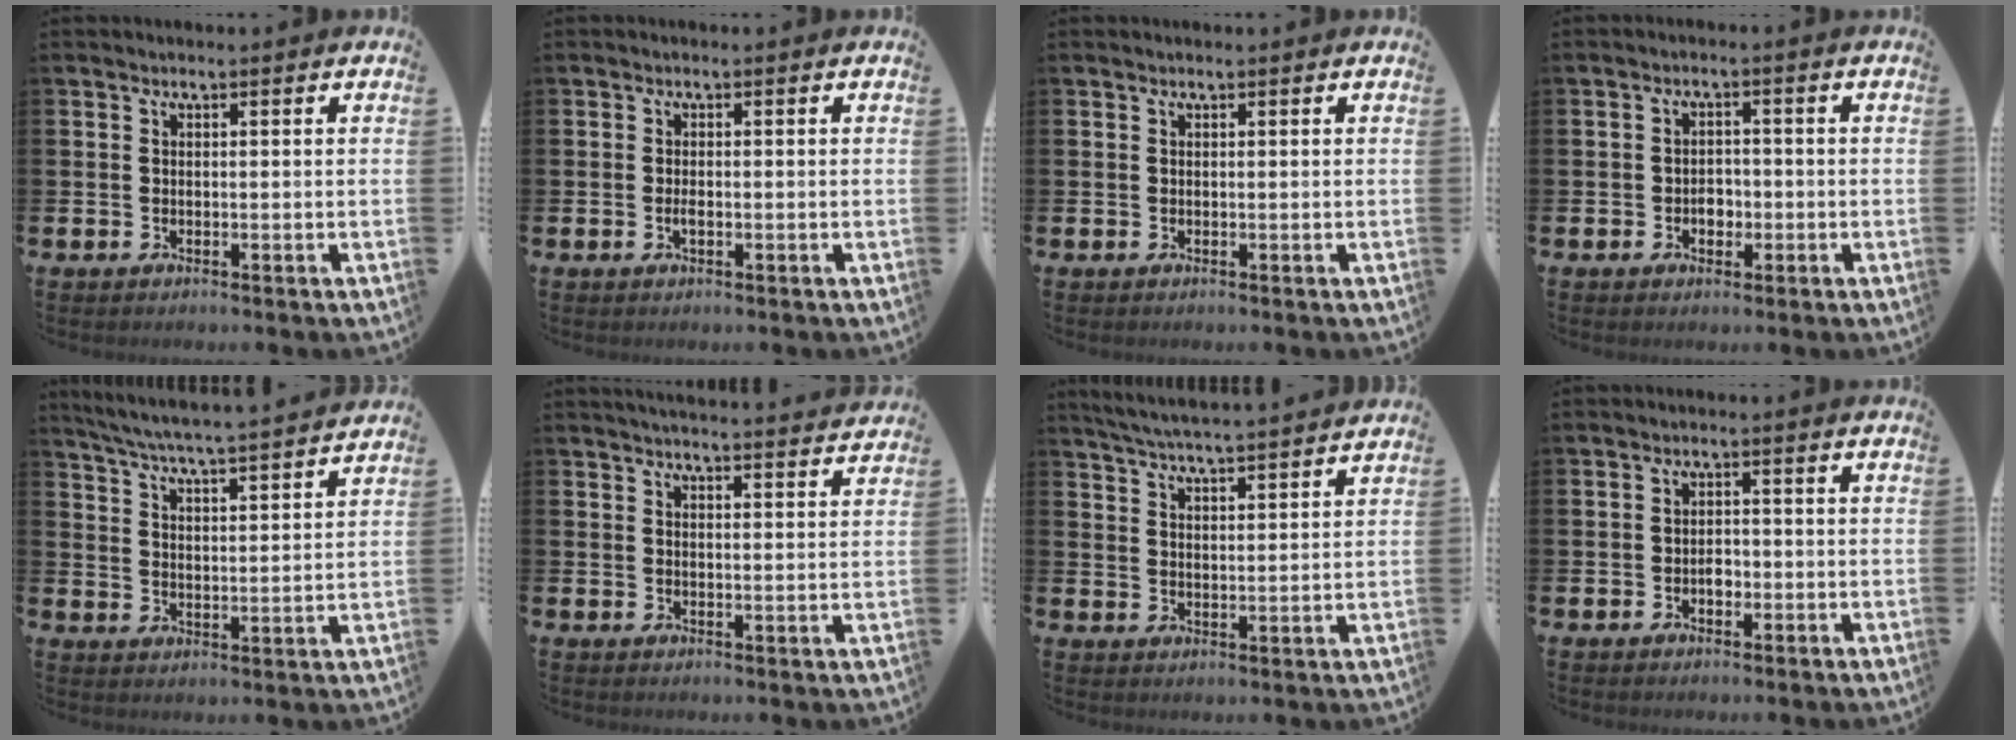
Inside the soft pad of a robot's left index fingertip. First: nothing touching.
{"total": 1.1, "force": [-0.3, 0.4, 1.0], "torque": [-0.017, -0.001, -0.007]}
{"total": 0.0}
{"total": 2.2, "force": [-0.8, 1.7, 1.0], "torque": [-0.012, 0.001, -0.019]}
{"total": 6.2, "force": [6.0, -0.4, 1.6], "torque": [-0.055, -0.048, 0.102]}
{"total": 3.9, "force": [3.9, -0.4, 0.2], "torque": [-0.007, -0.028, 0.068]}
{"total": 5.4, "force": [5.3, -0.3, 0.8], "torque": [-0.036, -0.035, 0.094]}
{"total": 1.7, "force": [-0.6, 1.2, 1.0], "torque": [-0.009, 0.000, -0.015]}